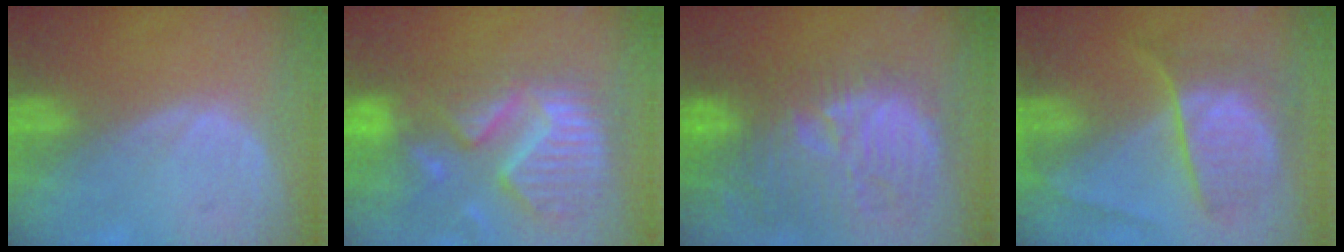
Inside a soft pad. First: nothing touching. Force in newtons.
{"total": 13.9, "press": 11.8, "slide": 7.3}
{"total": 13.9, "press": 12.7, "slide": 5.5}
{"total": 7.5, "press": 7.5, "slide": 0.3}